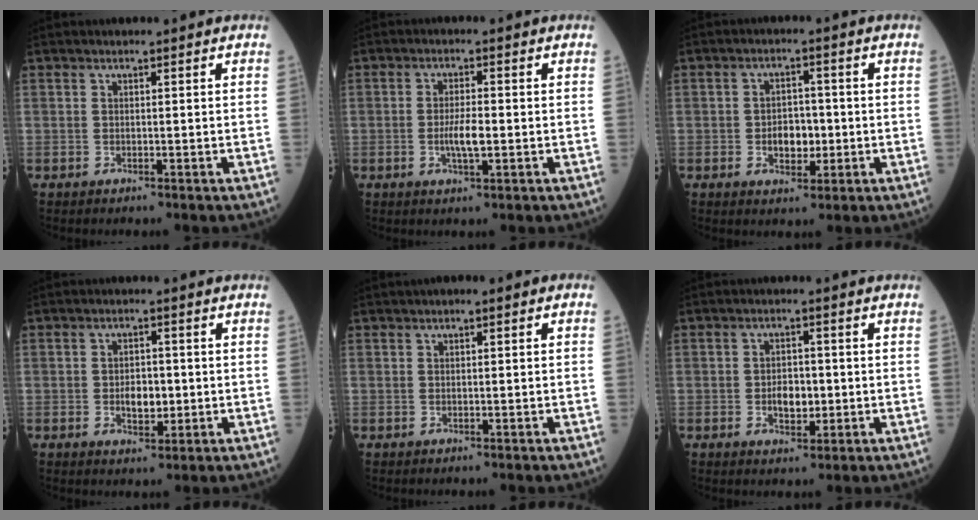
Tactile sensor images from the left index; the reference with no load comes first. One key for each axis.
{"total": 3.8, "fx": -0.6, "fy": 0.7, "fz": 3.7, "tx": -0.074, "ty": -0.003, "tz": -0.010}
{"total": 4.4, "fx": -0.7, "fy": 2.8, "fz": 3.3, "tx": -0.052, "ty": 0.007, "tz": -0.008}
{"total": 3.8, "fx": -0.4, "fy": 2.2, "fz": 3.1, "tx": -0.050, "ty": 0.001, "tz": -0.003}
{"total": 1.5, "fx": 0.5, "fy": 0.4, "fz": 1.3, "tx": -0.020, "ty": 0.009, "tz": 0.005}
{"total": 3.8, "fx": -0.6, "fy": 2.2, "fz": 3.0, "tx": -0.049, "ty": 0.002, "tz": -0.006}